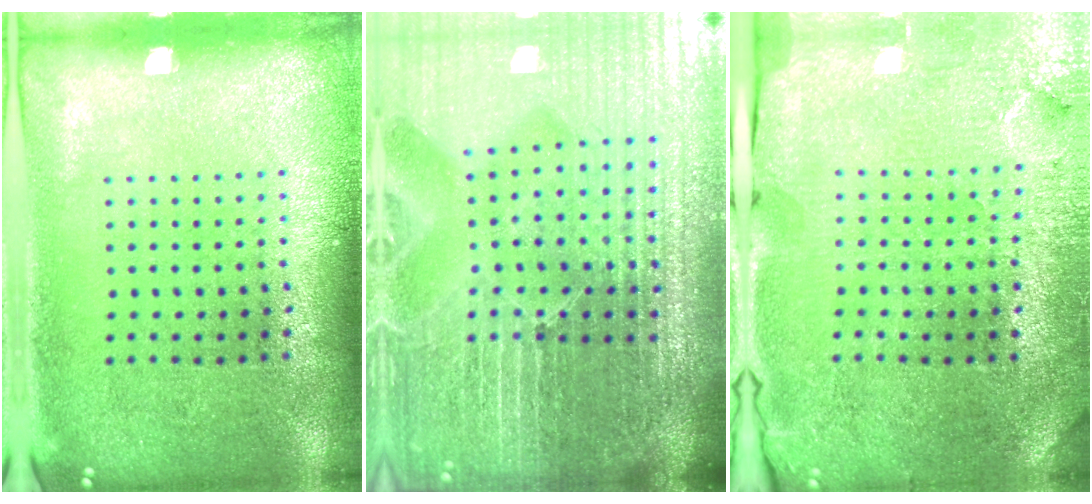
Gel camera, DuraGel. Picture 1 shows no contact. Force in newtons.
{"total": 7.1, "press": 6.2, "slide": 3.4}
{"total": 3.8, "press": 3.7, "slide": 0.8}